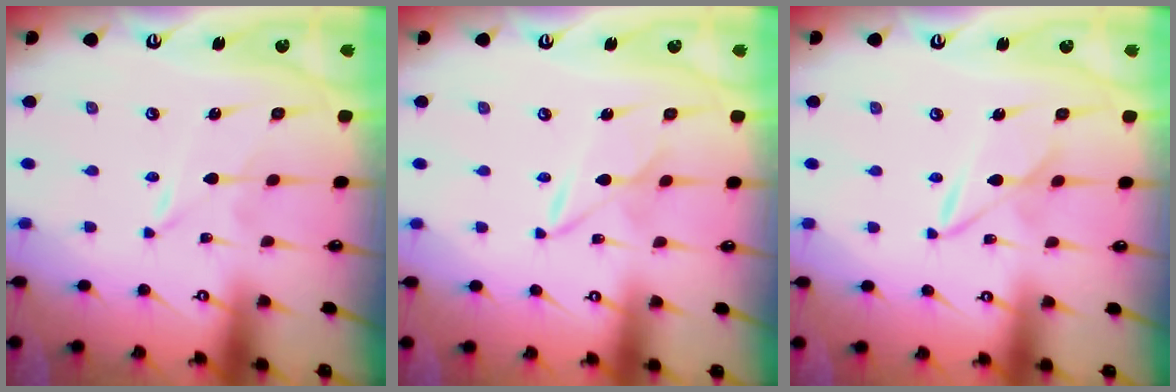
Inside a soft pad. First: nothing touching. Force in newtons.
{"total": 2.5, "press": 2.5, "slide": 0.3}
{"total": 4.1, "press": 4.1, "slide": 0.3}